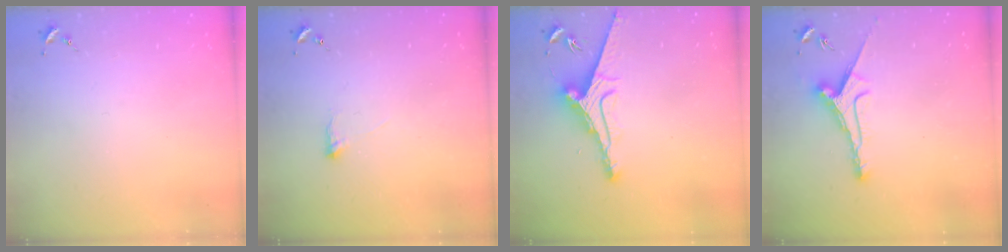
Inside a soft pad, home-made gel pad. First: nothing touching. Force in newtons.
{"total": 3.6, "press": 3.6, "slide": 0.6}
{"total": 10.4, "press": 10.3, "slide": 1.3}
{"total": 8.6, "press": 8.6, "slide": 0.5}